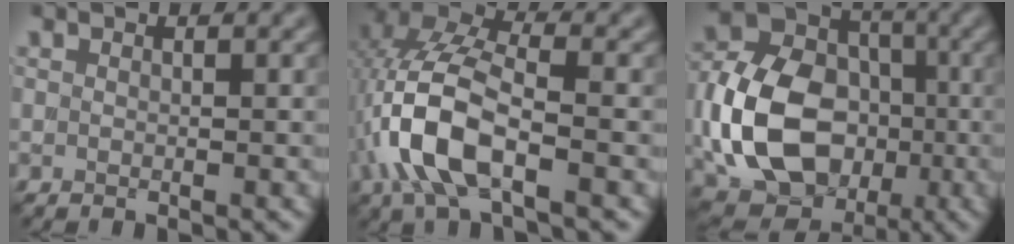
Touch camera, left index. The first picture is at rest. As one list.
[{"total": 8.7, "force": [-2.6, 3.8, 7.4], "torque": [-0.169, 0.014, -0.056]}, {"total": 14.1, "force": [-2.9, 10.6, 8.9], "torque": [-0.188, -0.012, -0.053]}]